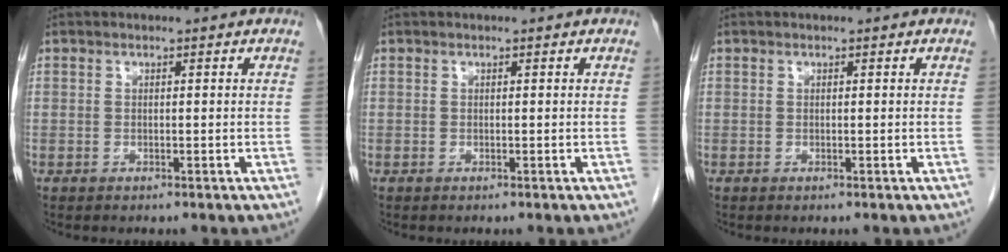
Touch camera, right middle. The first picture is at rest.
{"total": 0.0}
{"total": 0.0}